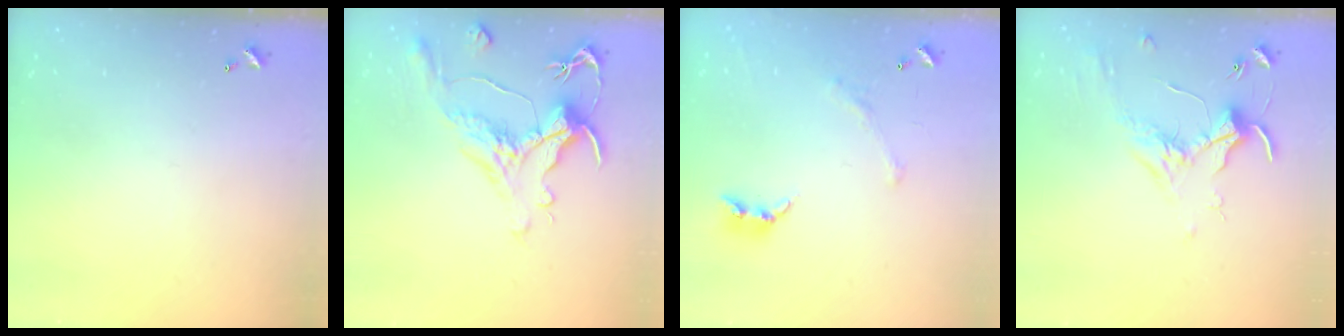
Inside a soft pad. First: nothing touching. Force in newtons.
{"total": 1.7, "press": 0.9, "slide": 1.4}
{"total": 2.3, "press": 2.0, "slide": 1.0}
{"total": 1.7, "press": 1.7, "slide": 0.4}